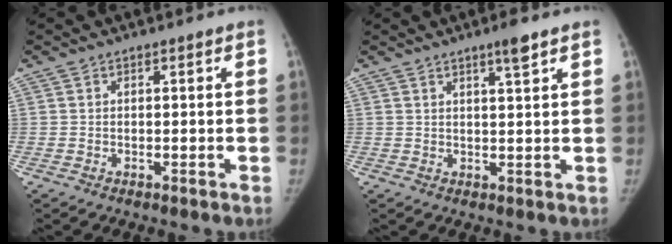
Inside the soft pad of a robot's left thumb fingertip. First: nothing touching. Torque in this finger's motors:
{"motor_torque": [0.39, -0.21, 0.74, -0.22, 0.04]}